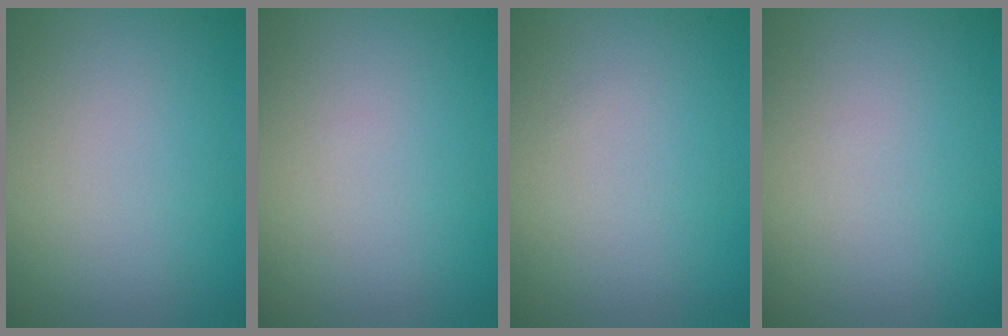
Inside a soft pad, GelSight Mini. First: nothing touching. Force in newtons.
{"total": 0.0}
{"total": 0.0}
{"total": 0.0}